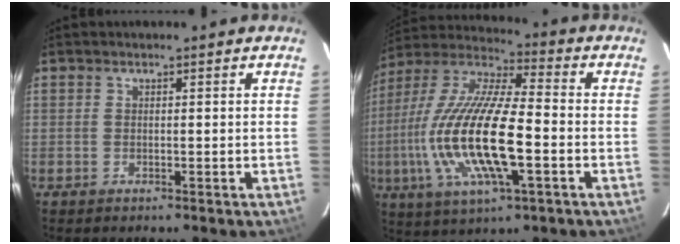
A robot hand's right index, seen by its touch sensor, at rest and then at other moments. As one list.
[{"total": 21.2, "force": [-4.4, 5.9, 19.8], "torque": [-0.400, -0.015, -0.087]}]